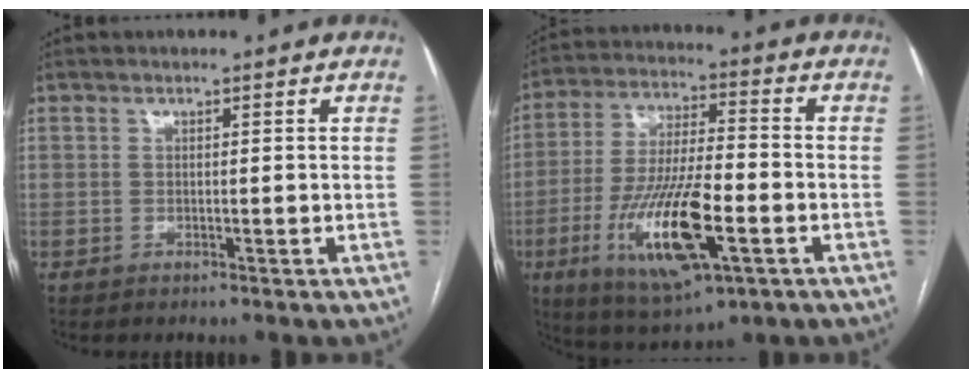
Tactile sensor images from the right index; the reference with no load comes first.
{"total": 16.7, "force": [-5.7, 4.0, 15.1], "torque": [-0.300, -0.019, -0.091]}